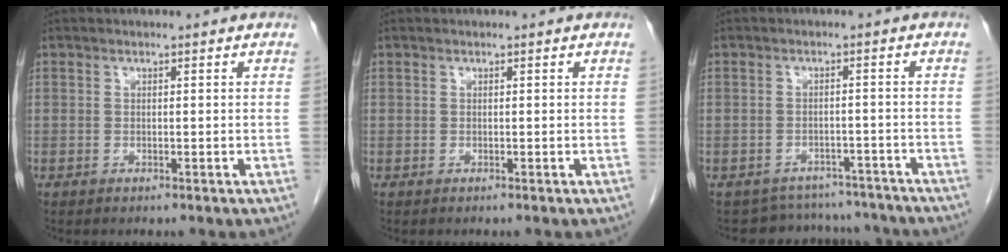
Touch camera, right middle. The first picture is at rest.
{"total": 0.0}
{"total": 9.0, "force": [-8.4, 3.1, -0.2], "torque": [0.007, 0.027, -0.097]}